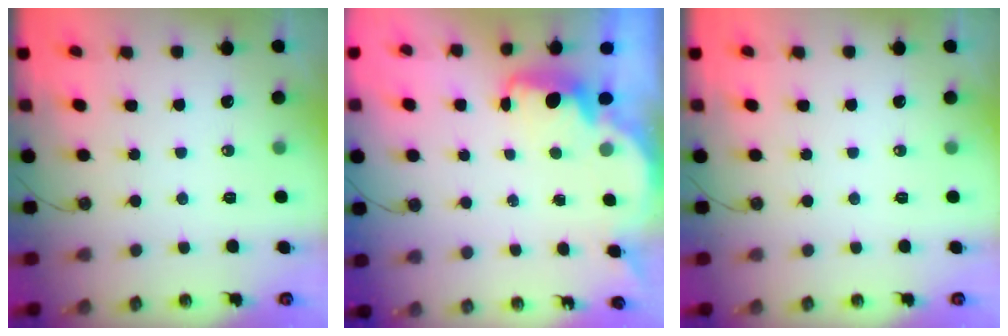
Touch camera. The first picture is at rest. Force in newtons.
{"total": 2.2, "press": 2.1, "slide": 0.6}
{"total": 0.0}